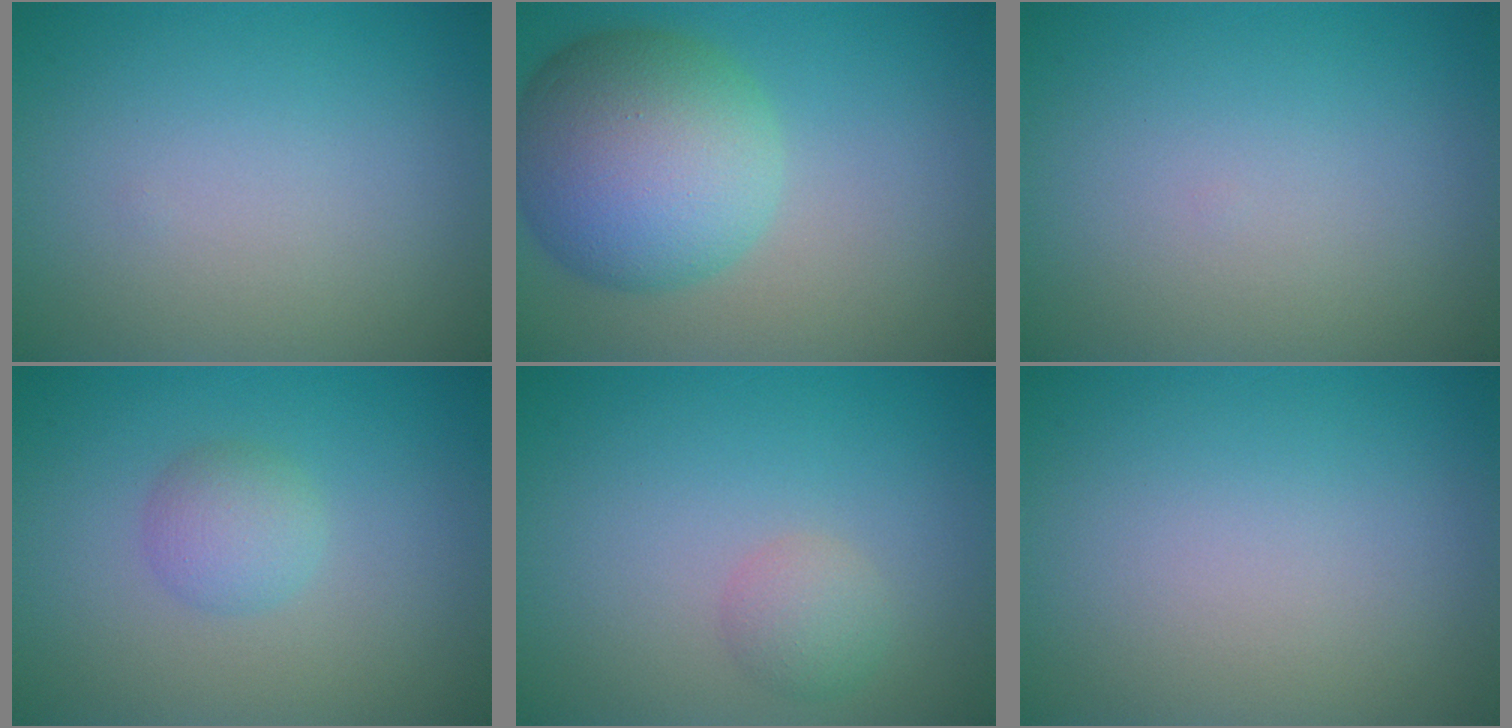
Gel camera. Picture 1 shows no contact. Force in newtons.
{"total": 9.9, "press": 9.8, "slide": 0.5}
{"total": 0.0}
{"total": 2.1, "press": 2.1, "slide": 0.1}
{"total": 1.8, "press": 1.8, "slide": 0.1}
{"total": 0.0}